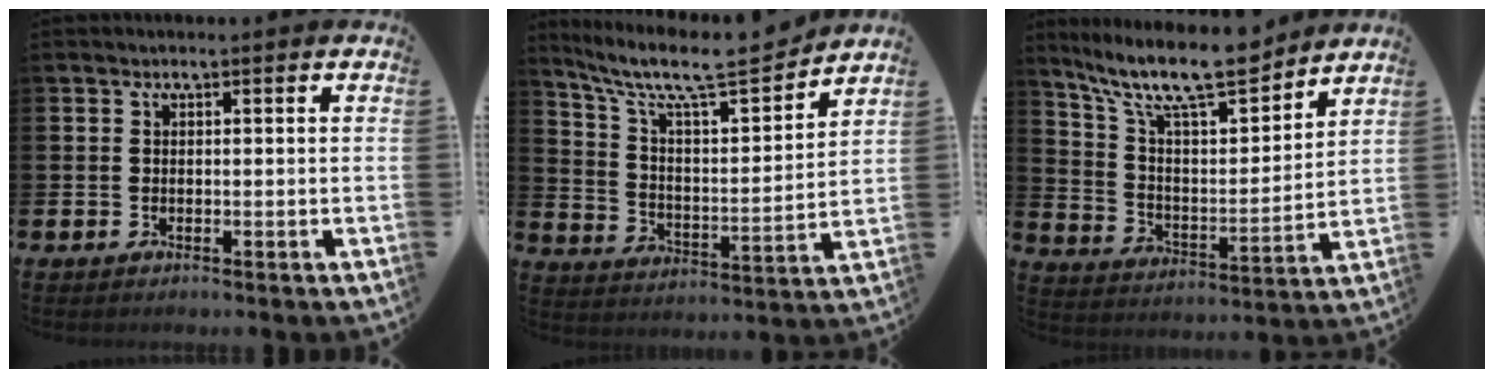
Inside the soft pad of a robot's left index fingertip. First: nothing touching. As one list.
[{"total": 9.7, "force": [8.2, 1.7, 4.8], "torque": [-0.125, -0.059, 0.135]}, {"total": 12.8, "force": [11.0, 2.8, 5.8], "torque": [-0.144, -0.065, 0.193]}]